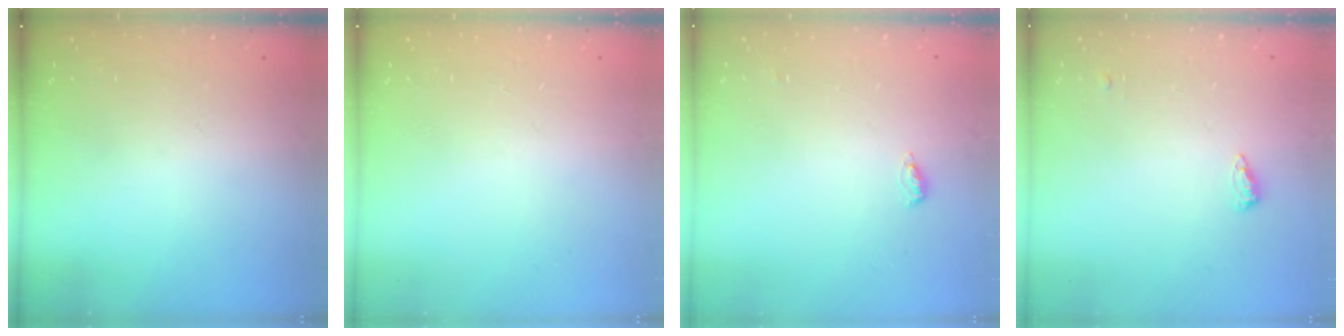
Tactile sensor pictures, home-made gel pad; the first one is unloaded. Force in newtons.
{"total": 0.0}
{"total": 4.0, "press": 3.9, "slide": 1.1}
{"total": 8.7, "press": 5.7, "slide": 6.5}